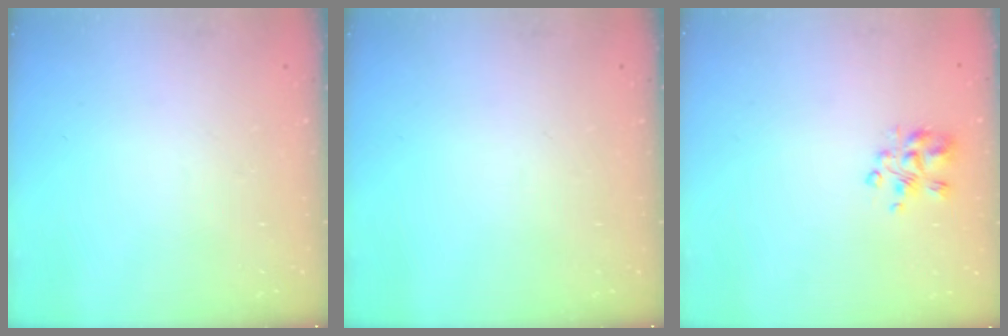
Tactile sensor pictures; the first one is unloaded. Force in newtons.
{"total": 0.0}
{"total": 4.9, "press": 4.8, "slide": 1.0}